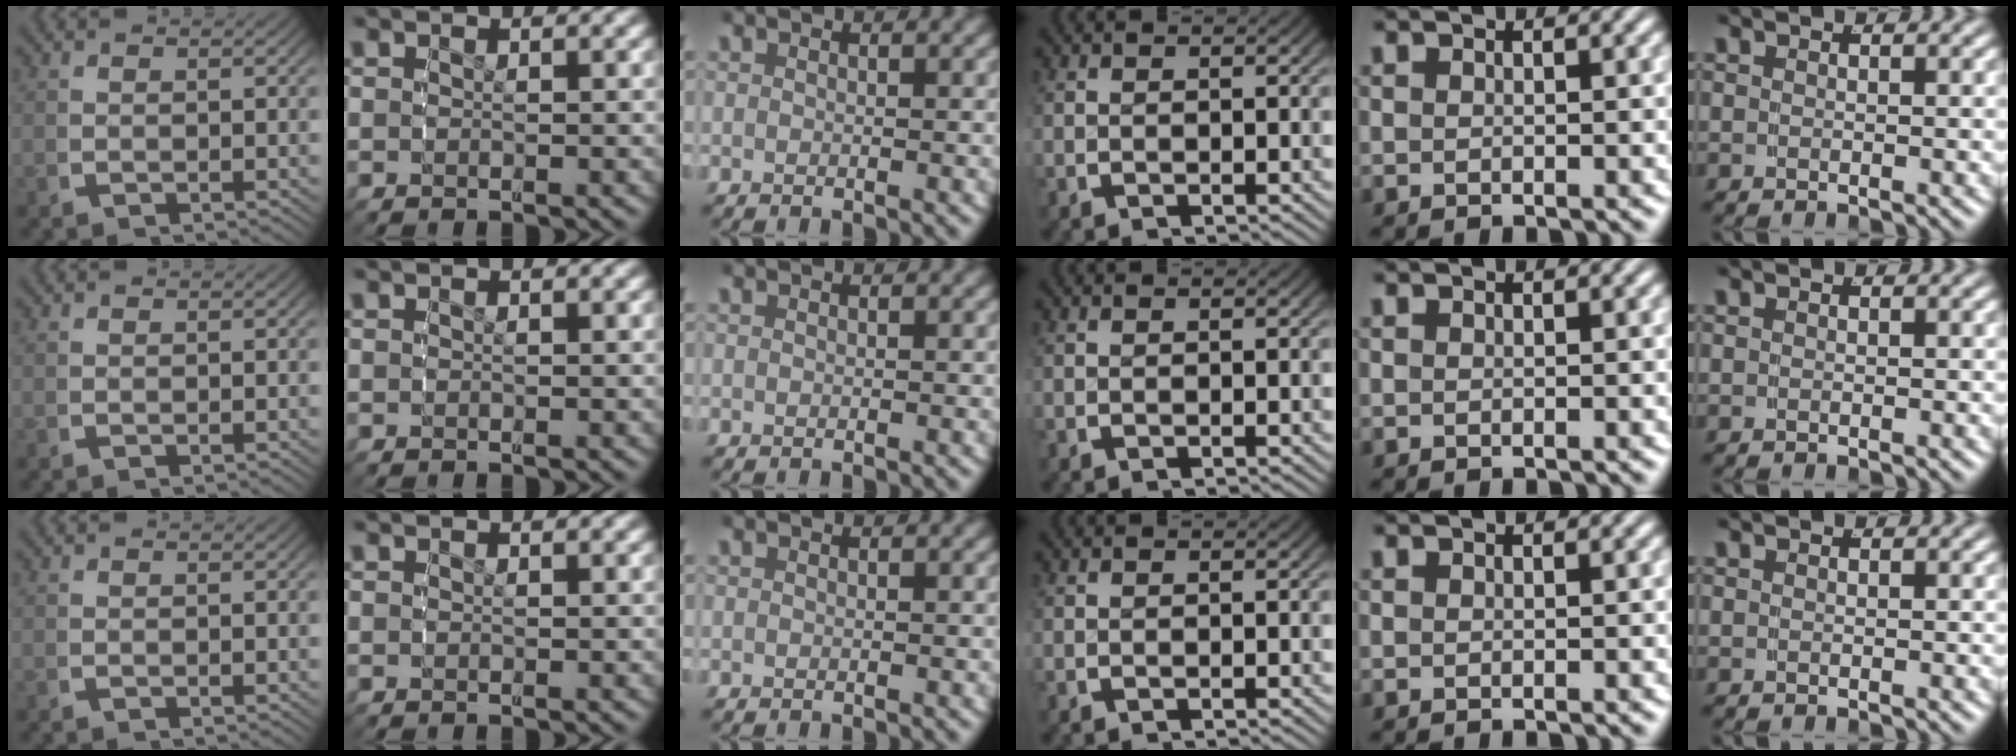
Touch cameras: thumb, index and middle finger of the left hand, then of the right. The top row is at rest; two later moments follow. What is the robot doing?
{"motion": "reach", "object": "coat"}